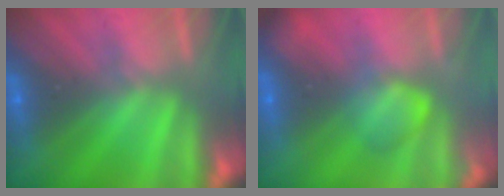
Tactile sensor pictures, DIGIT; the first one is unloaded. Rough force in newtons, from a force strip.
{"total": 2.4}